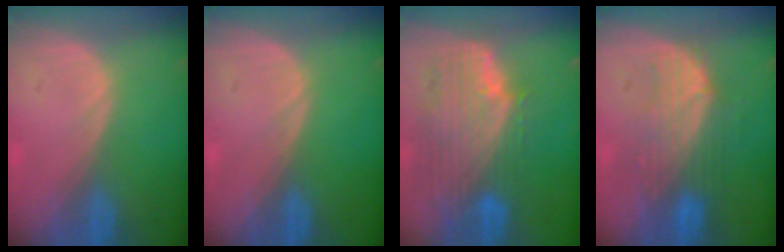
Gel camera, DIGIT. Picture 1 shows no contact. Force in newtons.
{"total": 0.0}
{"total": 11.1, "press": 9.5, "slide": 5.7}
{"total": 7.5, "press": 7.5, "slide": 0.3}